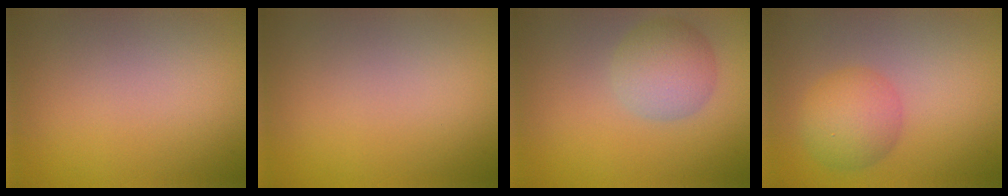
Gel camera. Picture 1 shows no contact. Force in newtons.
{"total": 0.0}
{"total": 3.9, "press": 3.9, "slide": 0.1}
{"total": 3.9, "press": 3.9, "slide": 0.1}